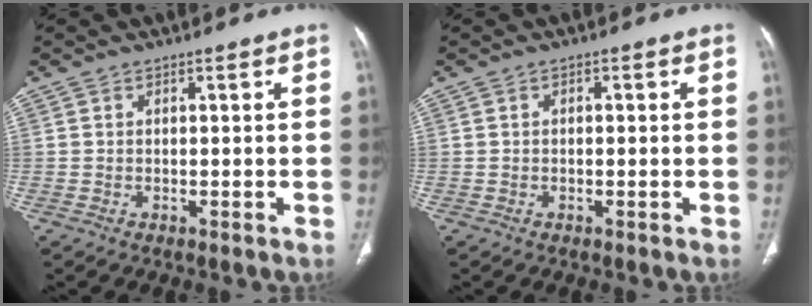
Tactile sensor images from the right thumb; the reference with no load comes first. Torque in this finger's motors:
{"motor_torque": [-0.33, 0.47, -0.16, -0.04, 0.04]}